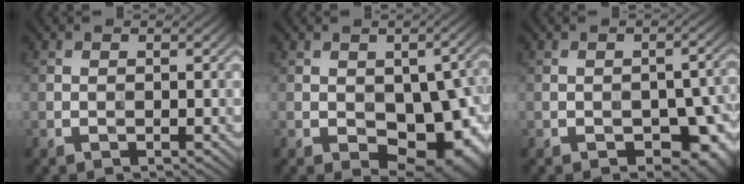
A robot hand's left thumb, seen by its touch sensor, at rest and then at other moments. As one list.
[{"total": 13.3, "force": [-3.2, 7.4, 10.6], "torque": [-0.134, -0.021, -0.039]}, {"total": 7.9, "force": [-3.5, 4.2, 5.7], "torque": [-0.069, -0.010, -0.042]}]